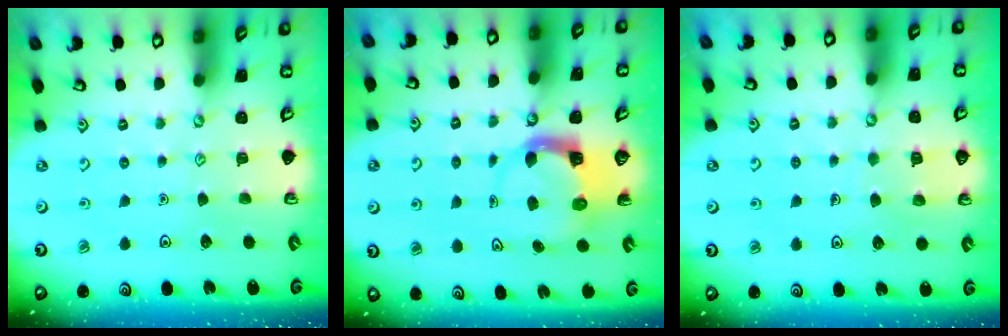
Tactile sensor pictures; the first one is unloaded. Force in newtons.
{"total": 3.9, "press": 3.9, "slide": 0.6}
{"total": 5.0, "press": 5.0, "slide": 0.3}